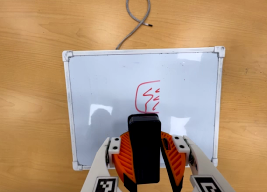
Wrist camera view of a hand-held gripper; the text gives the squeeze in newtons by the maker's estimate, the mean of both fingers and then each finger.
{"total": 8.6, "left": 8.6, "right": 8.5}